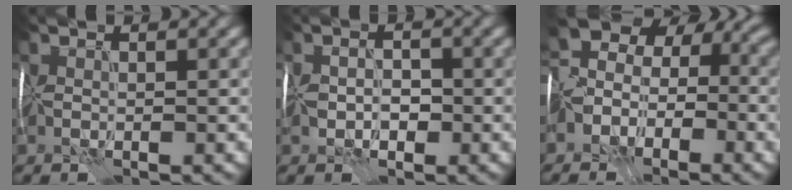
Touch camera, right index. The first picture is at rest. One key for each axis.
{"total": 0.7, "fx": -0.3, "fy": 0.6, "fz": 0.2, "tx": -0.015, "ty": 0.006, "tz": -0.004}
{"total": 6.2, "fx": -3.7, "fy": 4.2, "fz": 2.8, "tx": -0.056, "ty": -0.002, "tz": -0.055}